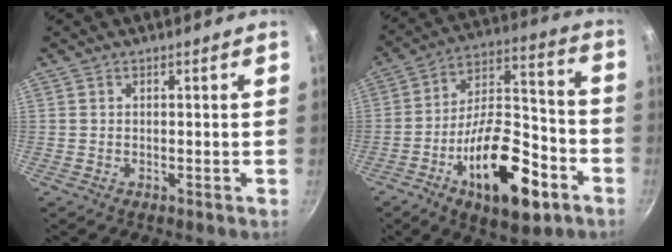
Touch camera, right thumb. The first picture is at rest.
{"total": 21.6, "force": [-9.5, 9.8, 16.8], "torque": [-0.236, 0.062, -0.149]}